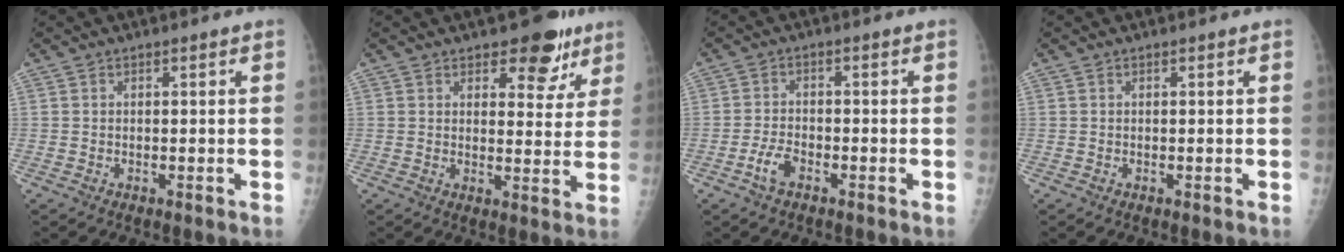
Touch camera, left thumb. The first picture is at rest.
{"total": 8.5, "force": [5.6, 4.5, 4.5], "torque": [-0.015, -0.028, 0.073]}
{"total": 3.5, "force": [-2.1, 1.7, 2.3], "torque": [-0.048, 0.014, -0.041]}
{"total": 0.0}